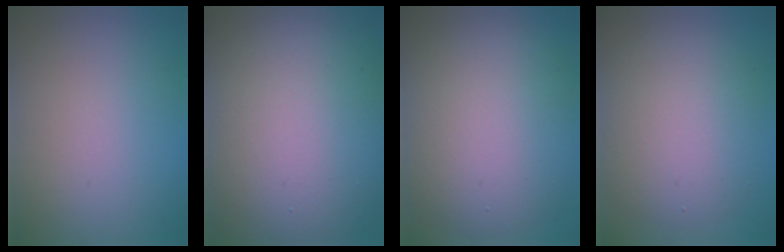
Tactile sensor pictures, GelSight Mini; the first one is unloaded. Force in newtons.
{"total": 13.3, "press": 13.2, "slide": 0.8}
{"total": 9.5, "press": 9.5, "slide": 0.5}
{"total": 5.9, "press": 5.8, "slide": 0.5}